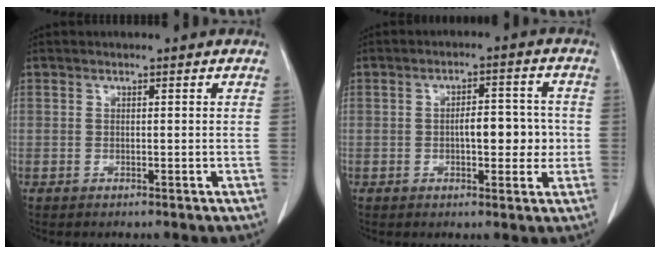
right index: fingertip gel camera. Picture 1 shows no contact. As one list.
[{"total": 6.2, "force": [-0.5, 2.5, 5.7], "torque": [-0.082, 0.014, -0.005]}]